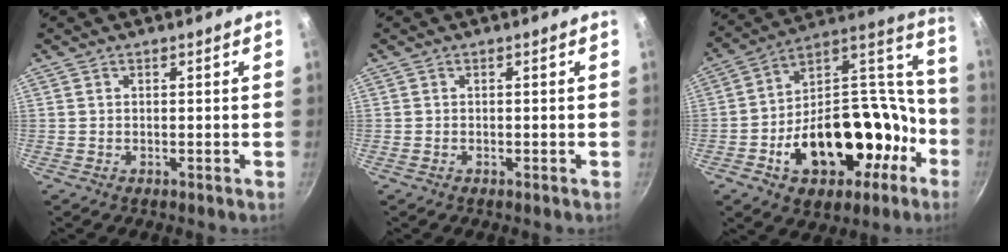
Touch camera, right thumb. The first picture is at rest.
{"total": 0.0}
{"total": 28.9, "force": [-10.0, 18.5, 19.8], "torque": [-0.267, 0.093, -0.141]}